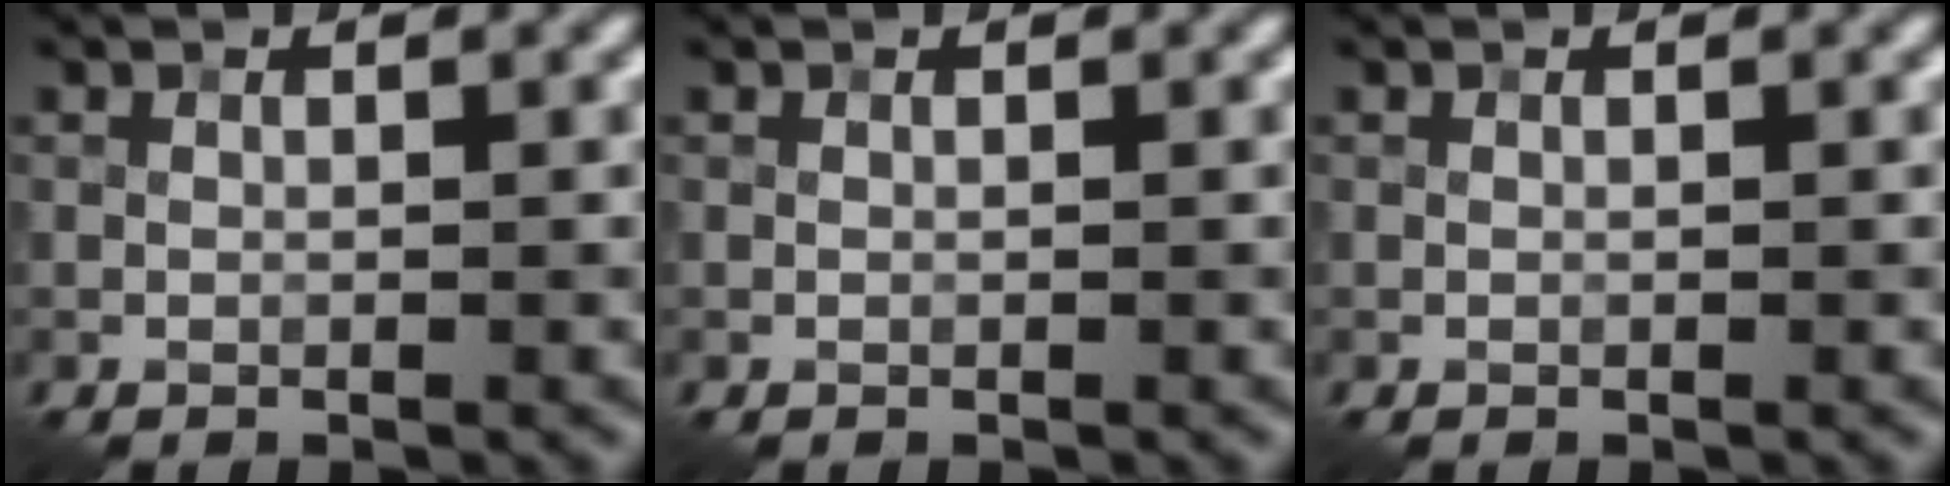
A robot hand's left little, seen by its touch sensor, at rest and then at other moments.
{"total": 0.0}
{"total": 0.0}